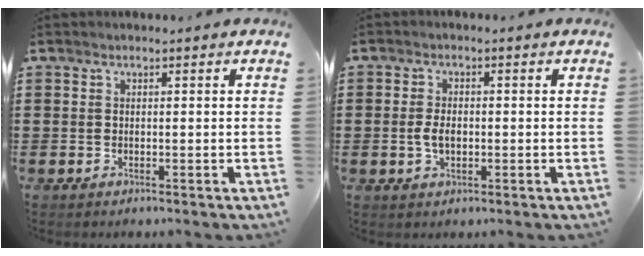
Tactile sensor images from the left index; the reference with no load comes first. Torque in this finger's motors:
{"motor_torque": [0.14, 0.14, 0.27, 0.03]}